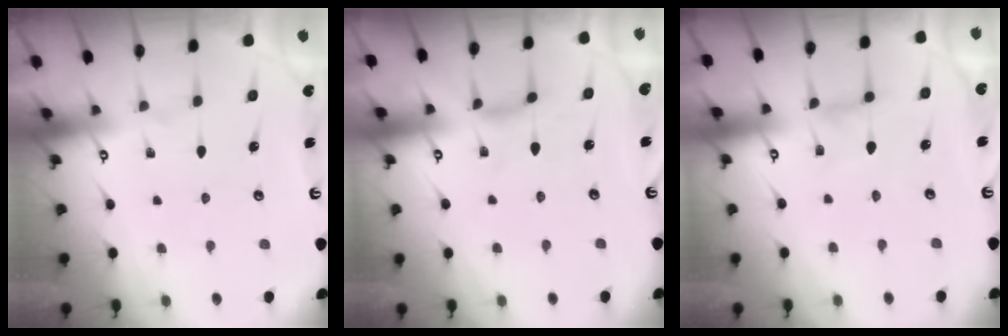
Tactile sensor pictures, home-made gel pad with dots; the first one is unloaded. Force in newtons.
{"total": 1.3, "press": 1.2, "slide": 0.4}
{"total": 0.0}